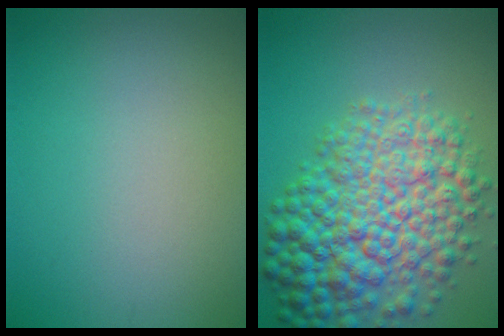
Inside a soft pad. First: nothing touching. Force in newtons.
{"total": 10.3, "press": 10.3, "slide": 0.2}